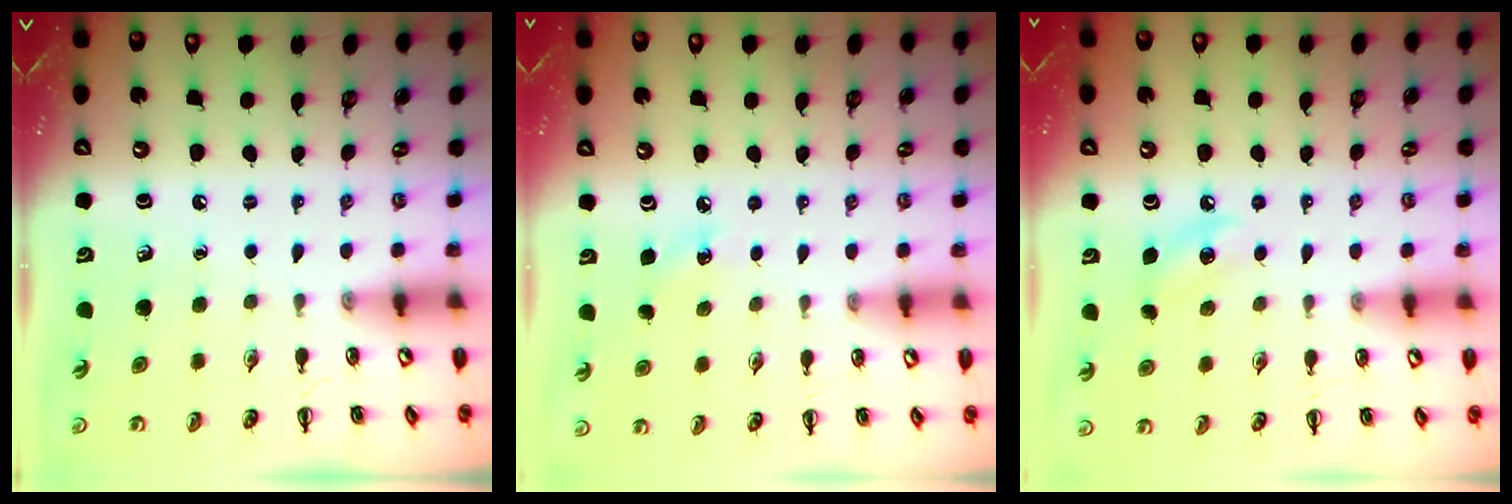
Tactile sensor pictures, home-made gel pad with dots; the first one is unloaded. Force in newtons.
{"total": 5.2, "press": 5.0, "slide": 1.6}
{"total": 6.7, "press": 6.5, "slide": 1.7}